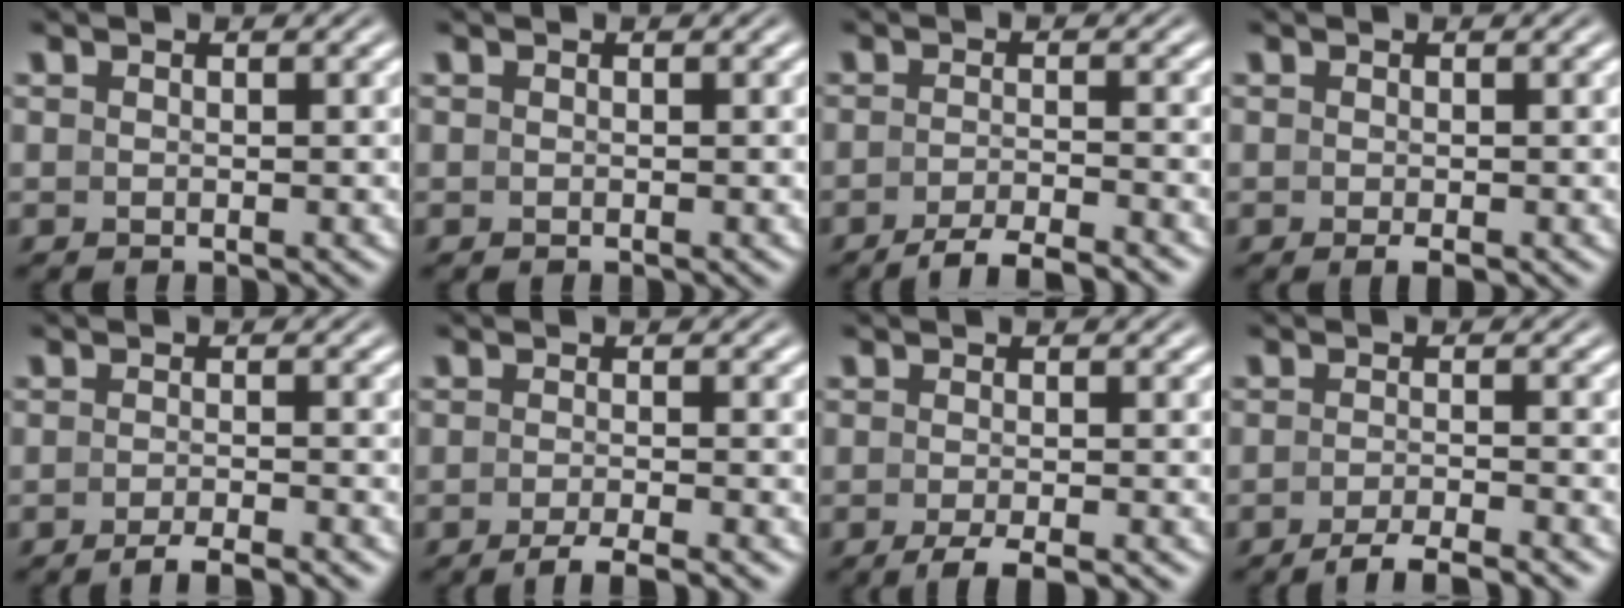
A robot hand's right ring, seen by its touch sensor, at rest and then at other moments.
{"total": 0.0}
{"total": 4.0, "force": [-3.6, 0.3, 1.7], "torque": [-0.027, -0.005, -0.059]}
{"total": 1.2, "force": [-0.8, 0.3, 0.8], "torque": [-0.012, -0.002, -0.012]}
{"total": 2.9, "force": [-2.7, -0.1, 1.1], "torque": [-0.017, 0.000, -0.047]}
{"total": 3.6, "force": [-3.1, 0.3, 1.8], "torque": [-0.028, -0.003, -0.050]}
{"total": 3.2, "force": [-2.6, 0.4, 1.8], "torque": [-0.031, -0.006, -0.038]}
{"total": 3.7, "force": [-3.3, 0.2, 1.5], "torque": [-0.025, -0.003, -0.055]}